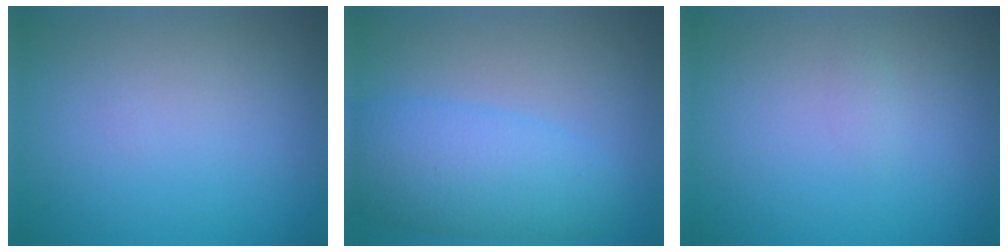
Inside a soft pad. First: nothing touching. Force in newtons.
{"total": 5.8, "press": 5.8, "slide": 0.2}
{"total": 0.5, "press": 0.5, "slide": 0.0}